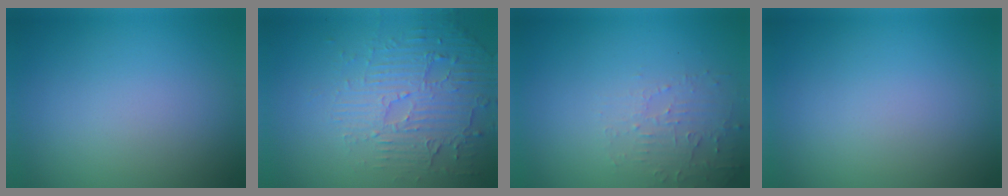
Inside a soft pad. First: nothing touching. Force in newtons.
{"total": 6.0, "press": 3.7, "slide": 4.7}
{"total": 2.4, "press": 2.3, "slide": 0.6}
{"total": 0.0}